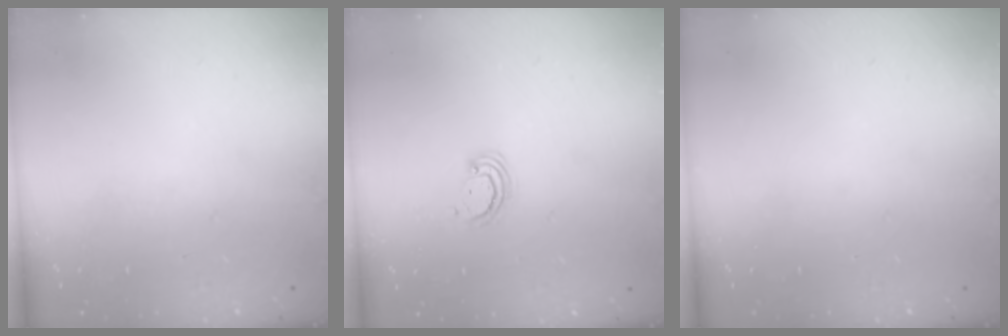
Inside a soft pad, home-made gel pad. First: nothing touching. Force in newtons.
{"total": 2.9, "press": 2.8, "slide": 0.3}
{"total": 0.0}